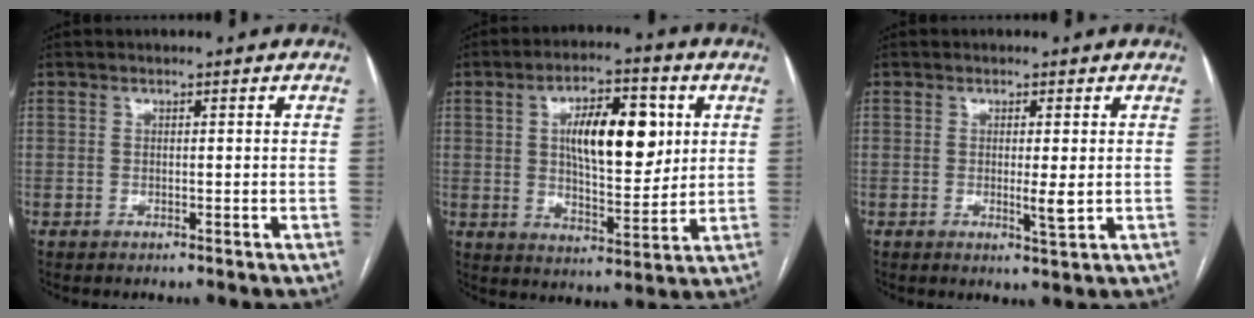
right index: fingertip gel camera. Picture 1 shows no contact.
{"total": 12.7, "force": [3.2, 4.8, 11.4], "torque": [-0.186, 0.013, 0.054]}
{"total": 2.6, "force": [-0.1, 0.1, 2.6], "torque": [-0.043, -0.007, 0.000]}